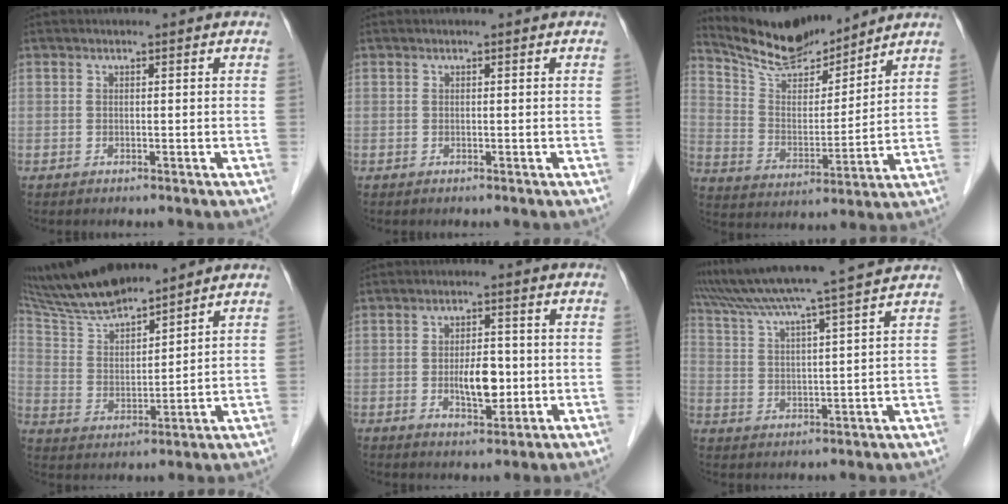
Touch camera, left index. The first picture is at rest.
{"total": 0.0}
{"total": 11.7, "force": [11.1, 1.9, 3.2], "torque": [-0.064, 0.005, 0.211]}
{"total": 11.4, "force": [10.4, 1.2, 4.3], "torque": [-0.097, 0.014, 0.205]}
{"total": 5.5, "force": [-0.9, 2.4, 4.9], "torque": [-0.084, 0.000, -0.014]}
{"total": 16.4, "force": [14.3, -1.8, 7.9], "torque": [-0.147, 0.003, 0.215]}